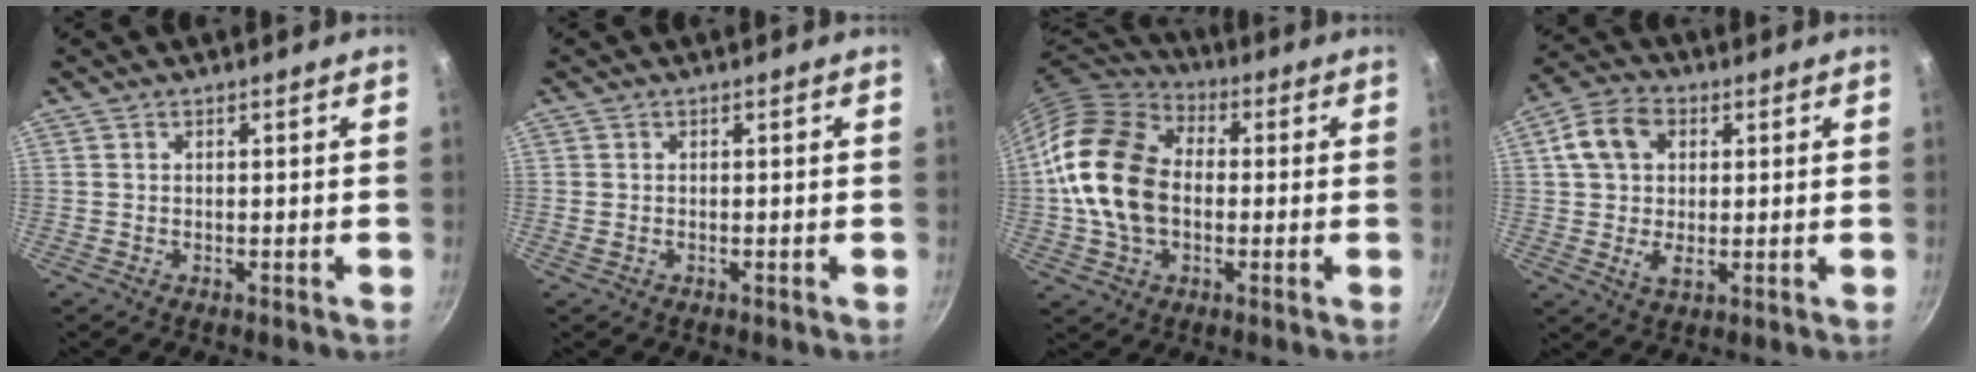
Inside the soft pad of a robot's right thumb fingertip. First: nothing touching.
{"total": 1.0, "force": [-0.2, 0.7, 0.6], "torque": [-0.013, 0.000, -0.003]}
{"total": 17.9, "force": [-0.1, 12.7, 12.6], "torque": [-0.220, 0.023, -0.014]}
{"total": 10.0, "force": [2.1, 7.2, 6.5], "torque": [-0.112, 0.004, 0.026]}